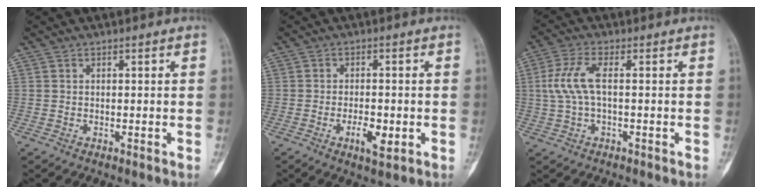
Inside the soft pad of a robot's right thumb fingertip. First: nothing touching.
{"total": 4.9, "force": [-1.5, 2.0, 4.2], "torque": [-0.065, 0.000, -0.022]}
{"total": 6.6, "force": [0.4, 2.4, 6.1], "torque": [-0.157, 0.015, 0.005]}